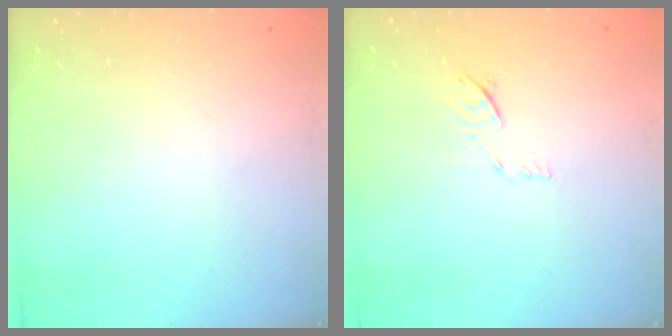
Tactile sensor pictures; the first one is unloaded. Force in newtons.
{"total": 5.7, "press": 5.6, "slide": 0.8}